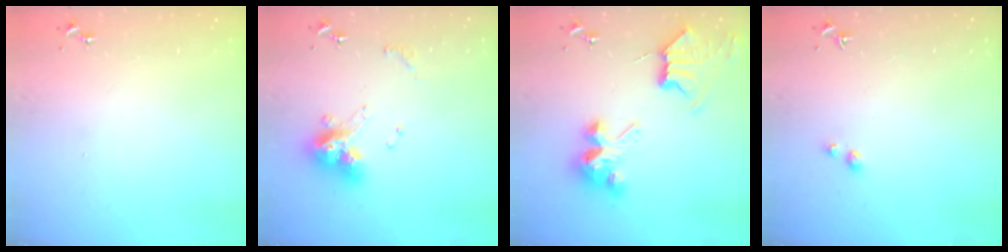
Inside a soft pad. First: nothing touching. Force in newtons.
{"total": 13.5, "press": 13.5, "slide": 1.3}
{"total": 10.8, "press": 10.7, "slide": 1.2}
{"total": 2.9, "press": 2.8, "slide": 0.4}